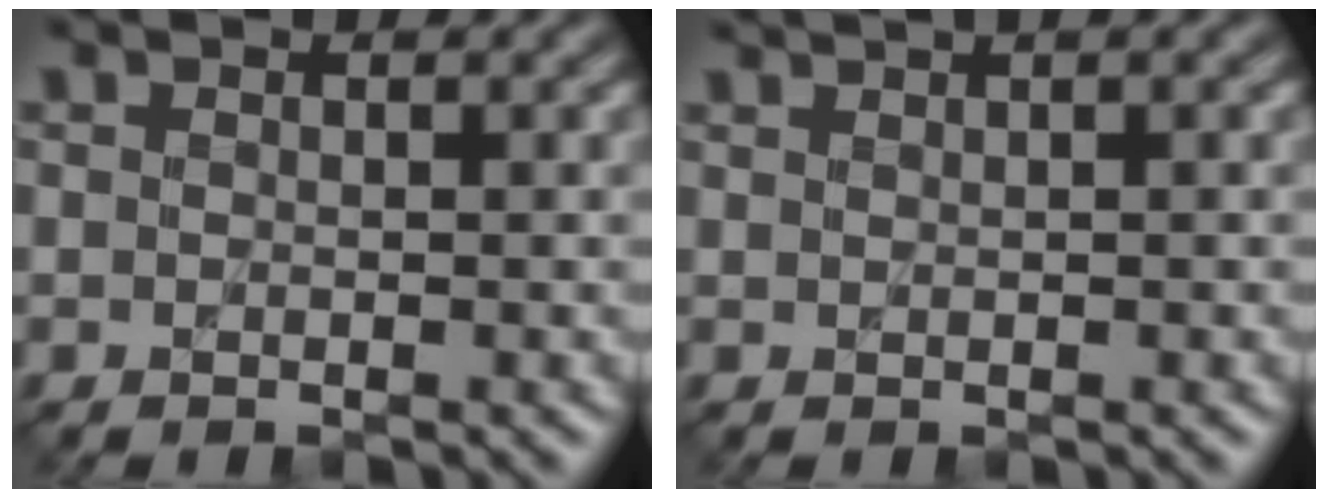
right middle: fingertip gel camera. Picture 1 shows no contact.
{"total": 3.1, "force": [2.1, 1.0, 2.0], "torque": [-0.016, 0.017, 0.011]}